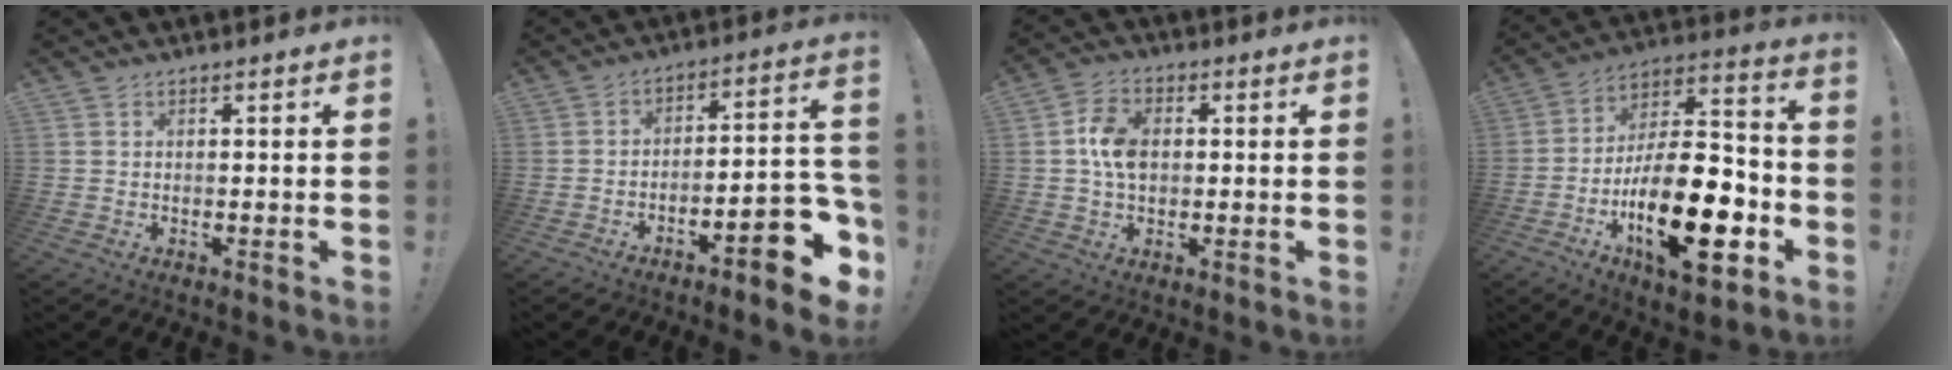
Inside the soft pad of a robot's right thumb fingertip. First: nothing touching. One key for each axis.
{"total": 12.4, "fx": -7.8, "fy": 2.8, "fz": 9.2, "tx": -0.108, "ty": 0.040, "tz": -0.128}
{"total": 8.1, "fx": 0.3, "fy": 5.7, "fz": 5.8, "tx": -0.098, "ty": 0.007, "tz": 0.007}
{"total": 26.0, "fx": -9.1, "fy": 10.9, "fz": 21.8, "tx": -0.376, "ty": 0.048, "tz": -0.143}